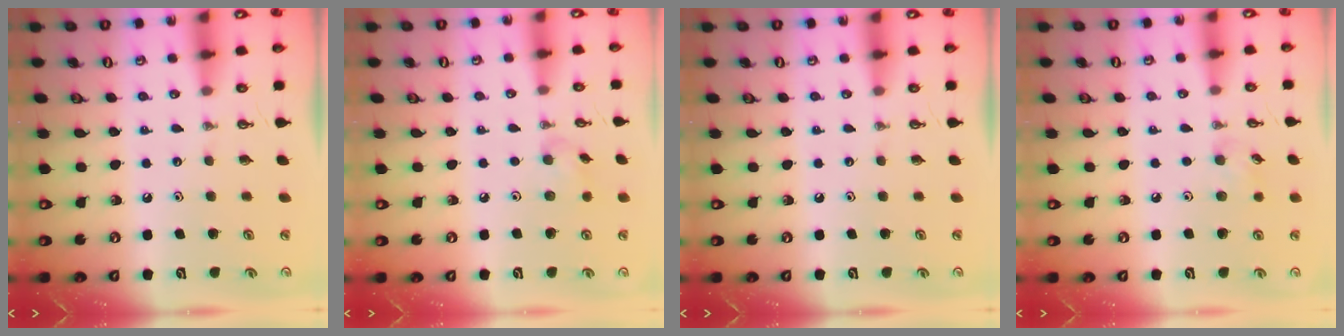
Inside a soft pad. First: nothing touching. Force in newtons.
{"total": 5.2, "press": 5.0, "slide": 1.2}
{"total": 0.0}
{"total": 4.8, "press": 4.5, "slide": 1.4}